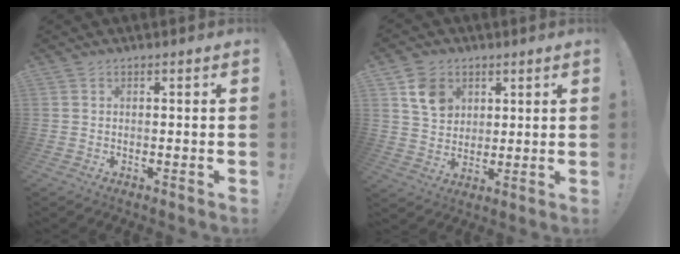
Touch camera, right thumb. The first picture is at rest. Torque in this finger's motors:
{"motor_torque": [0.70, 0.99, -0.07, 0.42, 0.00]}